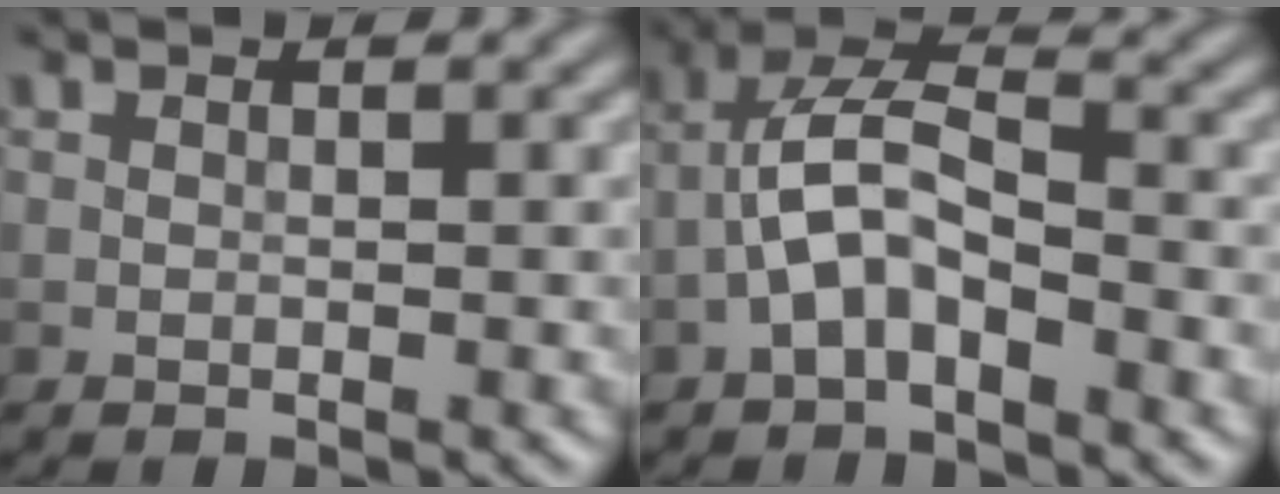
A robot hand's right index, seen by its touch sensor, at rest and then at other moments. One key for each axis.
{"total": 4.8, "fx": -2.2, "fy": 1.9, "fz": 3.9, "tx": -0.077, "ty": 0.018, "tz": -0.047}